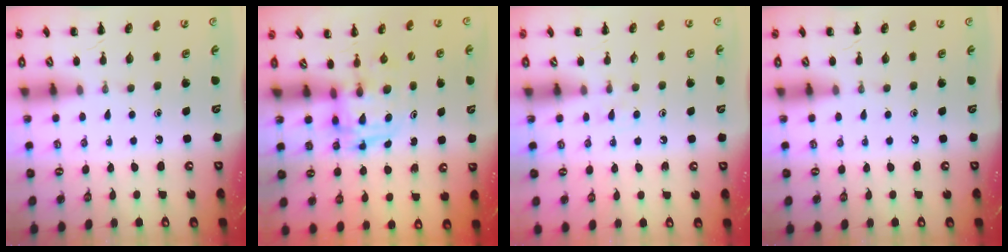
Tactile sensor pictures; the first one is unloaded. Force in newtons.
{"total": 3.1, "press": 3.1, "slide": 0.5}
{"total": 4.0, "press": 3.6, "slide": 1.6}
{"total": 0.0}